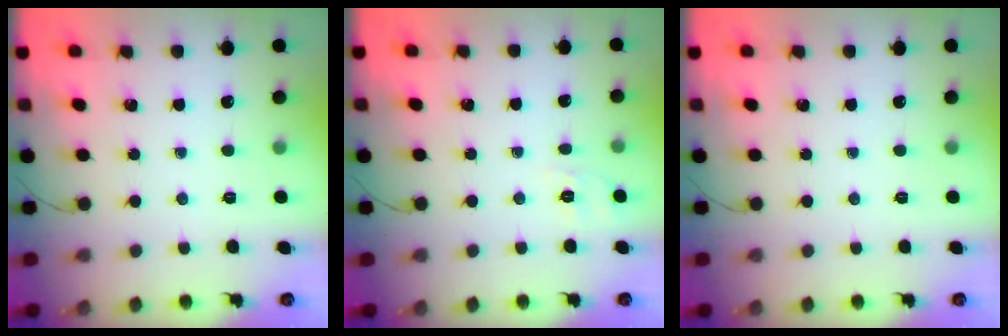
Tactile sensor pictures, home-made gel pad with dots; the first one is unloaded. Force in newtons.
{"total": 1.8, "press": 0.0, "slide": 1.8}
{"total": 0.0}